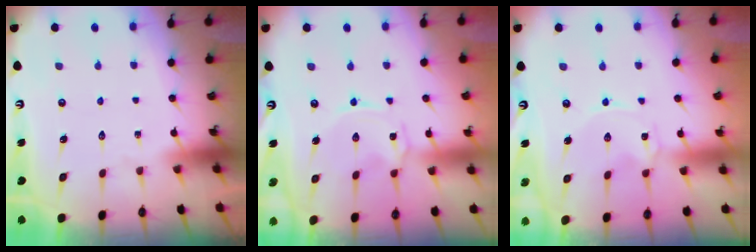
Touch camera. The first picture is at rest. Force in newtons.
{"total": 0.0}
{"total": 0.0}